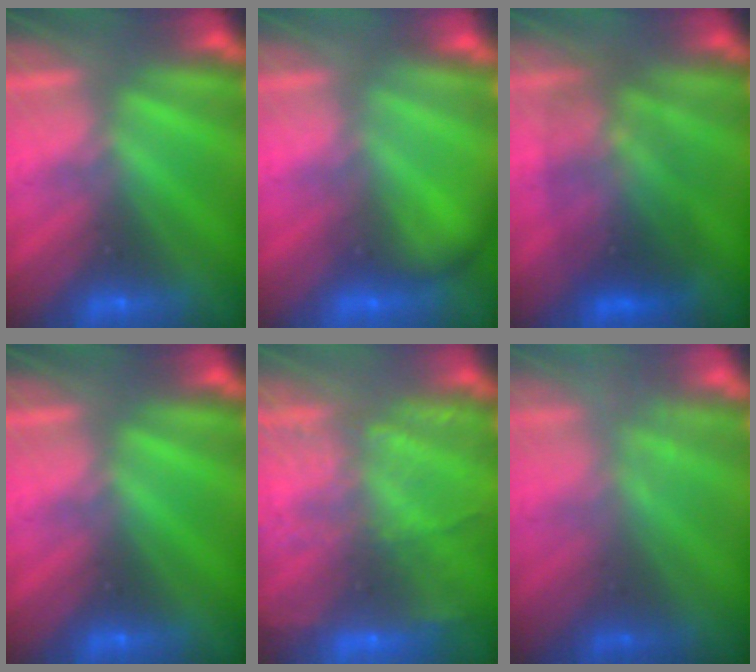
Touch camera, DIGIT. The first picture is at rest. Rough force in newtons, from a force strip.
{"total": 2.2}
{"total": 3.3}
{"total": 0.0}
{"total": 6.7}
{"total": 2.4}